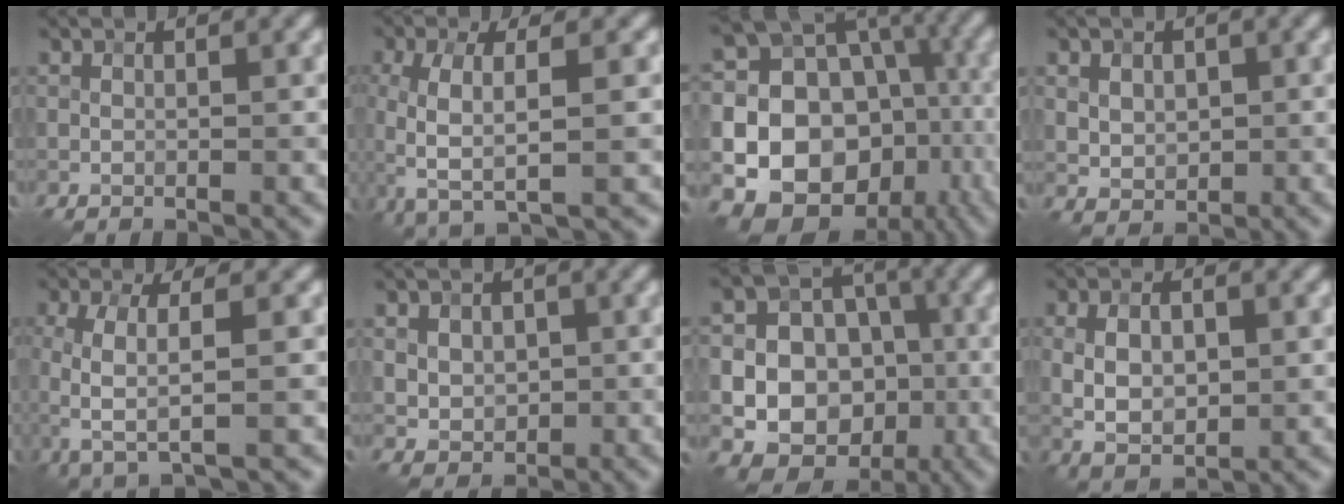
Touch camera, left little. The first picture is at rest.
{"total": 5.6, "force": [-1.0, 2.0, 5.2], "torque": [-0.113, -0.006, -0.019]}
{"total": 20.8, "force": [-4.8, 18.2, 8.8], "torque": [-0.171, -0.011, -0.085]}
{"total": 2.4, "force": [0.4, 1.9, 1.3], "torque": [-0.026, -0.003, 0.010]}
{"total": 5.0, "force": [-0.7, 1.6, 4.6], "torque": [-0.098, -0.004, -0.014]}
{"total": 3.3, "force": [0.4, 2.7, 1.8], "torque": [-0.036, 0.006, 0.003]}
{"total": 13.7, "force": [-3.4, 12.4, 4.7], "torque": [-0.085, -0.001, -0.065]}
{"total": 5.6, "force": [-0.2, 3.2, 4.6], "torque": [-0.096, -0.003, 0.000]}